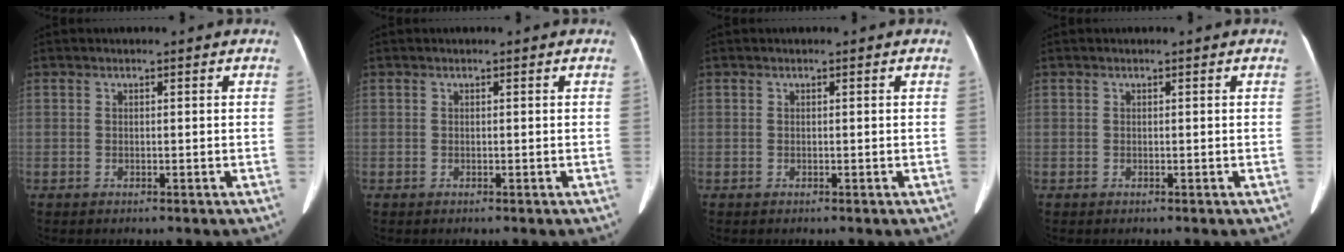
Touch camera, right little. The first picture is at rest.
{"total": 0.0}
{"total": 0.0}
{"total": 0.0}